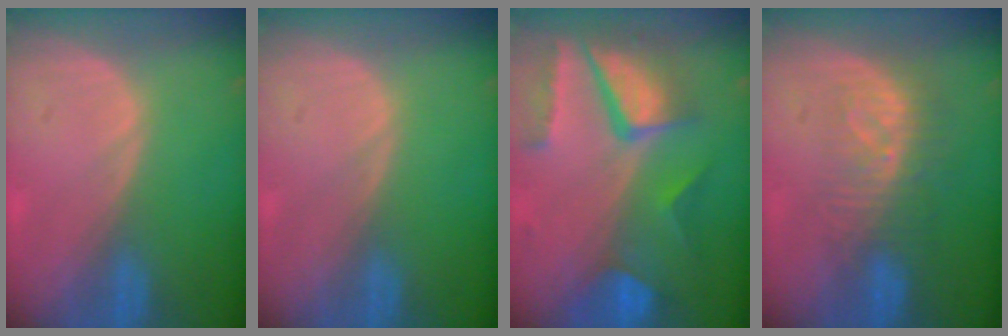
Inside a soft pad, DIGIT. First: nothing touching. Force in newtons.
{"total": 0.0}
{"total": 10.5, "press": 8.7, "slide": 6.0}
{"total": 8.3, "press": 7.3, "slide": 3.9}